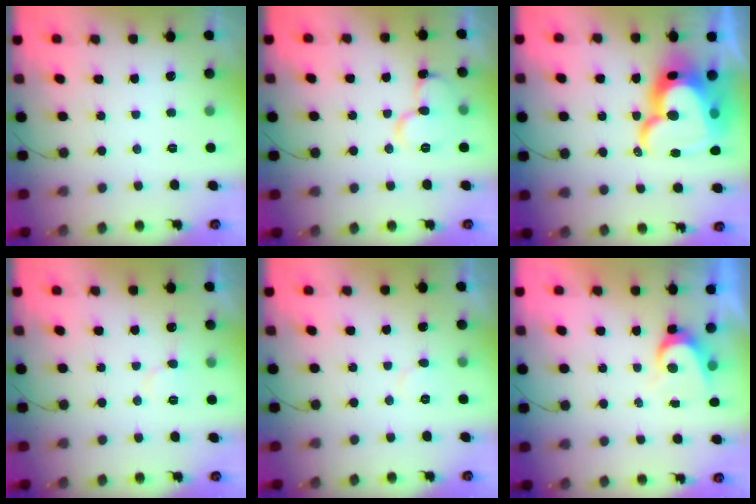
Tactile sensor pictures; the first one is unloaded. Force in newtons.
{"total": 10.7, "press": 10.7, "slide": 1.1}
{"total": 26.1, "press": 26.0, "slide": 2.7}
{"total": 6.8, "press": 6.8, "slide": 0.5}
{"total": 3.5, "press": 3.5, "slide": 0.4}
{"total": 5.0, "press": 5.0, "slide": 0.5}